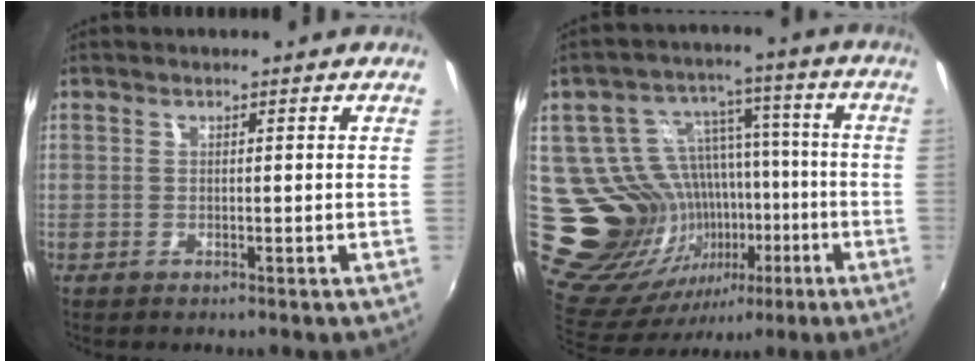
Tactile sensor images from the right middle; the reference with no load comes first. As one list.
[{"total": 18.7, "force": [-3.4, 16.0, 9.1], "torque": [-0.201, 0.028, -0.015]}]